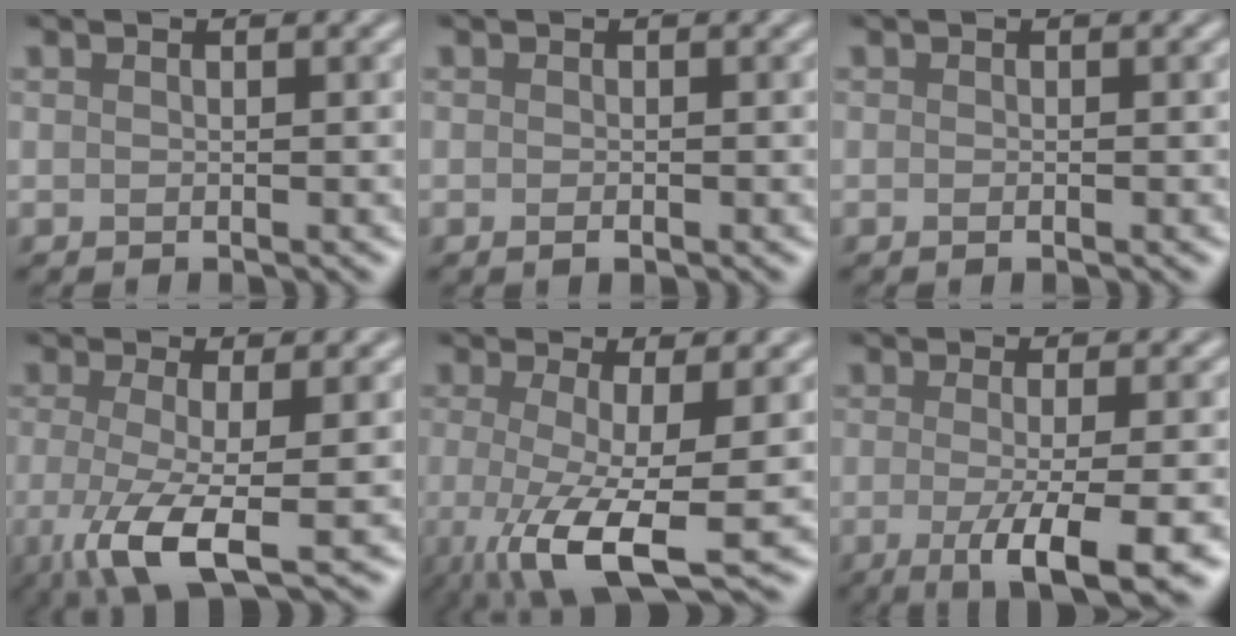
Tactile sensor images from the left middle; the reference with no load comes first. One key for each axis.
{"total": 0.8, "fx": -0.8, "fy": -0.3, "fz": -0.1, "tx": -0.008, "ty": 0.002, "tz": -0.002}
{"total": 0.6, "fx": -0.5, "fy": -0.3, "fz": -0.2, "tx": -0.004, "ty": 0.008, "tz": 0.001}
{"total": 6.1, "fx": -2.1, "fy": 1.2, "fz": 5.6, "tx": -0.110, "ty": -0.012, "tz": -0.031}
{"total": 7.9, "fx": -2.3, "fy": 1.7, "fz": 7.3, "tx": -0.129, "ty": -0.014, "tz": -0.028}
{"total": 6.9, "fx": -2.7, "fy": 1.4, "fz": 6.2, "tx": -0.088, "ty": -0.010, "tz": -0.034}